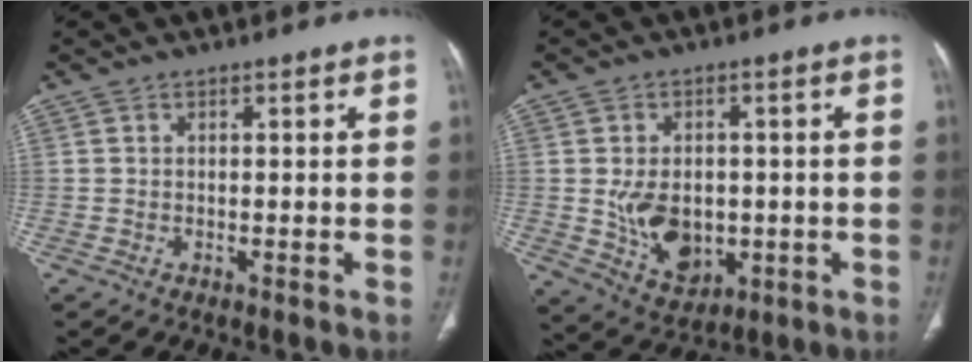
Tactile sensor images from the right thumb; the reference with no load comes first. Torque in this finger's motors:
{"motor_torque": [0.65, 1.65, 0.61, 0.70, 0.09]}